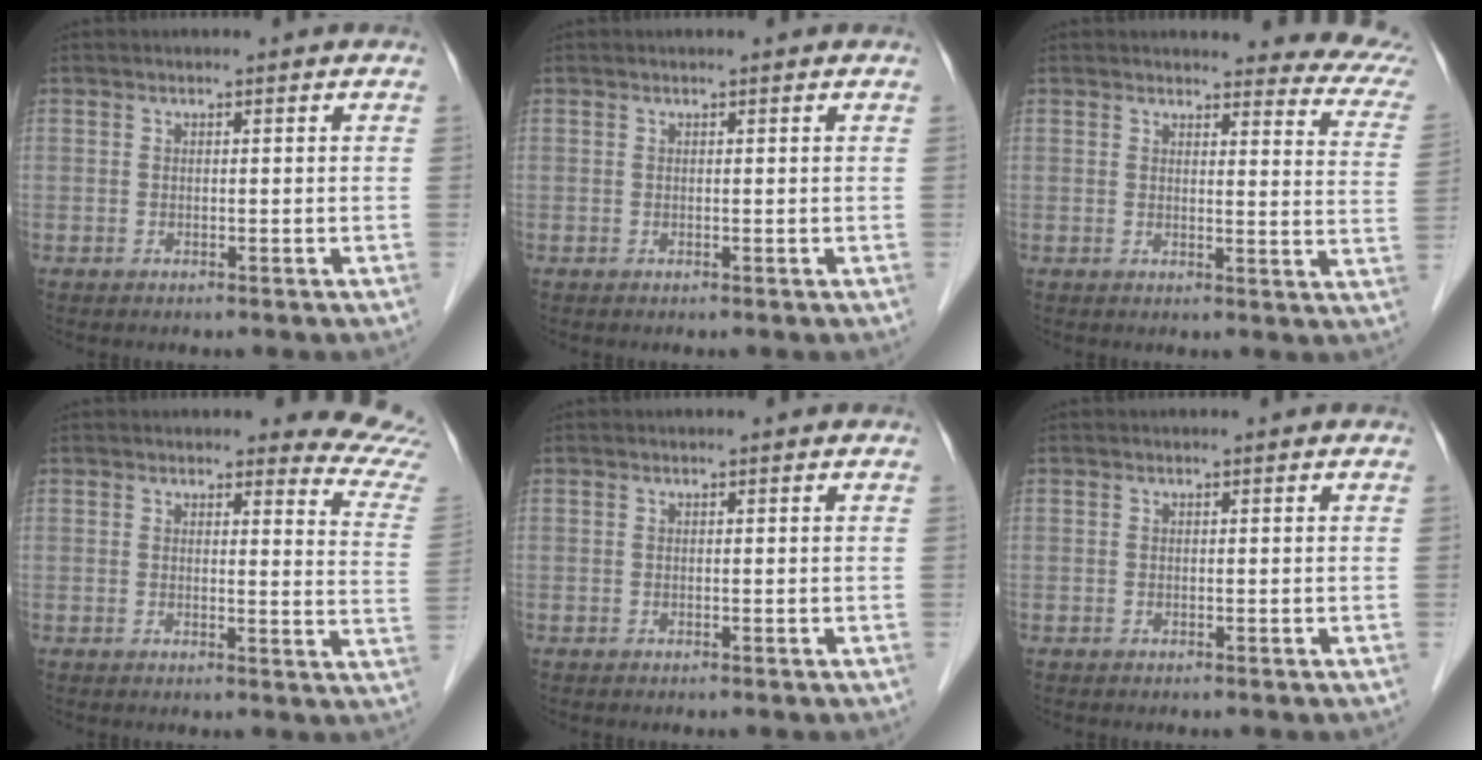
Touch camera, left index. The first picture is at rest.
{"total": 0.7, "force": [0.7, 0.1, 0.1], "torque": [-0.005, 0.008, 0.007]}
{"total": 13.3, "force": [12.5, 2.2, 3.9], "torque": [-0.013, -0.061, 0.102]}
{"total": 8.5, "force": [8.5, 0.2, 0.7], "torque": [0.011, -0.082, 0.060]}
{"total": 0.0}
{"total": 0.0}